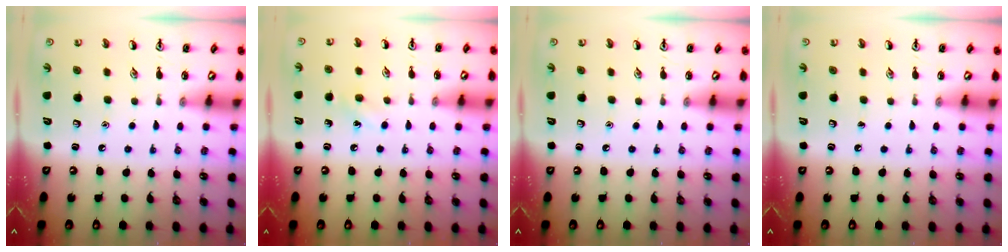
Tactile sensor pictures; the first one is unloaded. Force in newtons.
{"total": 5.4, "press": 5.1, "slide": 1.7}
{"total": 0.0}
{"total": 0.0}